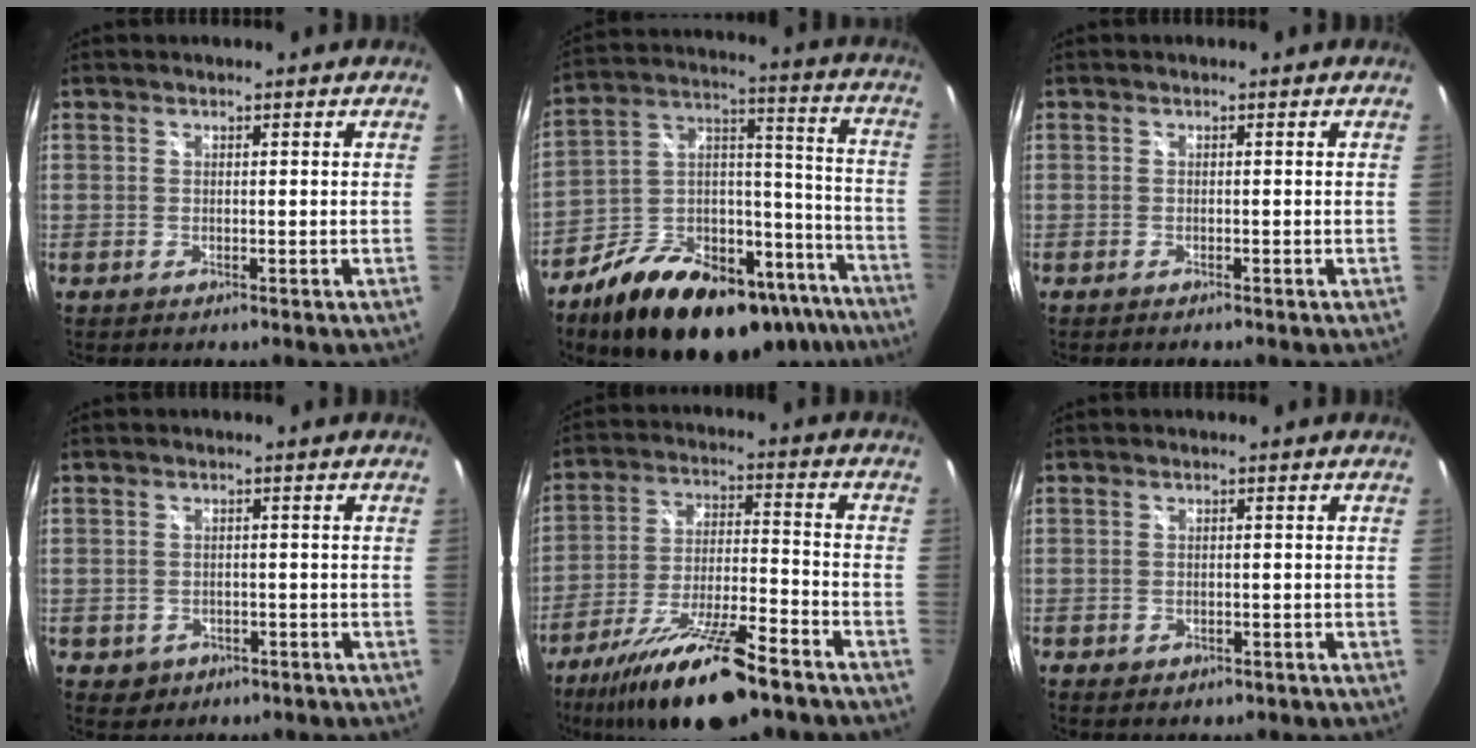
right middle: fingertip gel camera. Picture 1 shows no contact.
{"total": 29.2, "force": [-19.6, 13.9, 16.5], "torque": [-0.258, 0.052, -0.269]}
{"total": 0.8, "force": [-0.7, 0.2, 0.3], "torque": [-0.006, -0.004, -0.014]}
{"total": 3.9, "force": [-1.5, 3.4, 1.3], "torque": [-0.038, 0.001, -0.010]}
{"total": 19.0, "force": [-14.1, 3.8, 12.2], "torque": [-0.234, -0.034, -0.237]}
{"total": 2.5, "force": [-1.2, 1.8, 1.2], "torque": [-0.024, -0.004, -0.013]}